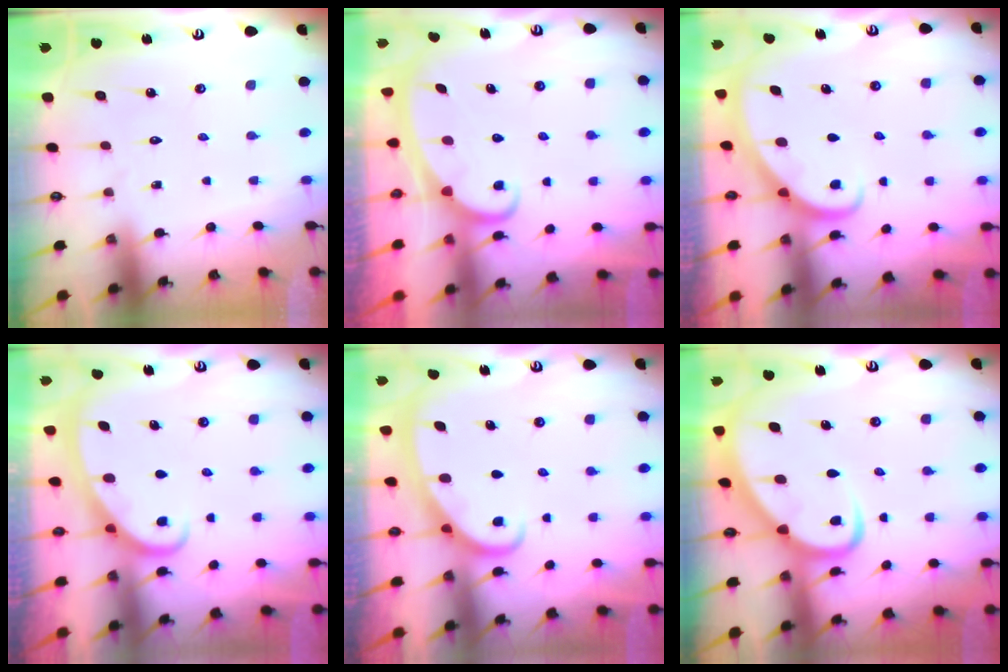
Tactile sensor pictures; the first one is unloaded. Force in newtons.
{"total": 2.4, "press": 2.4, "slide": 0.3}
{"total": 3.0, "press": 3.0, "slide": 0.2}
{"total": 2.5, "press": 2.5, "slide": 0.4}
{"total": 2.7, "press": 2.6, "slide": 0.3}
{"total": 6.0, "press": 6.0, "slide": 0.6}